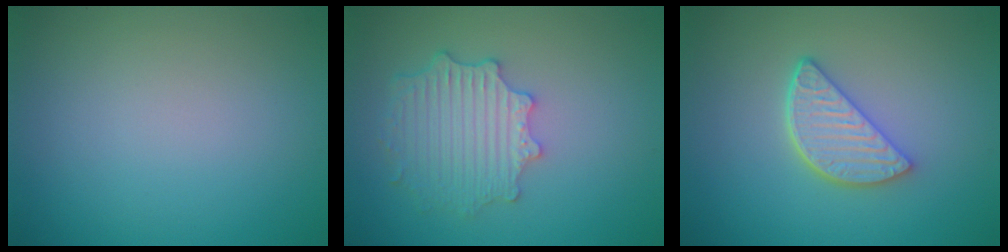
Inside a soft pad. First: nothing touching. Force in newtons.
{"total": 4.7, "press": 3.9, "slide": 2.7}
{"total": 4.0, "press": 3.2, "slide": 2.5}